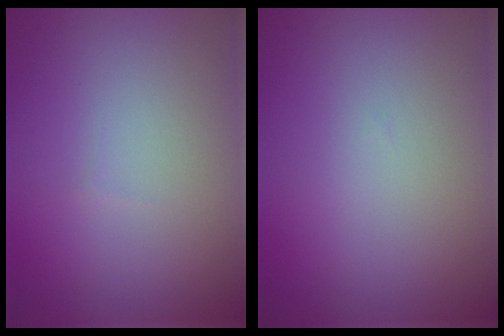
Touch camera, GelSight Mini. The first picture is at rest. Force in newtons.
{"total": 0.0}